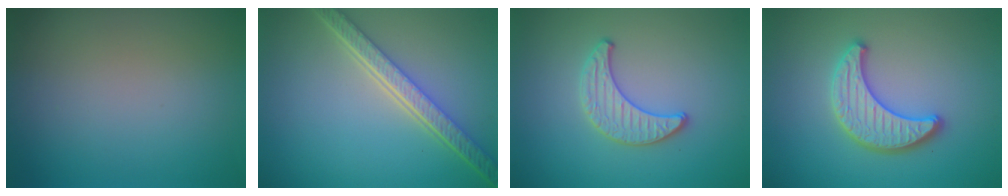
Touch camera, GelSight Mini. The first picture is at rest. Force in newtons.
{"total": 5.4, "press": 4.0, "slide": 3.6}
{"total": 2.0, "press": 2.0, "slide": 0.1}
{"total": 3.7, "press": 3.6, "slide": 0.6}